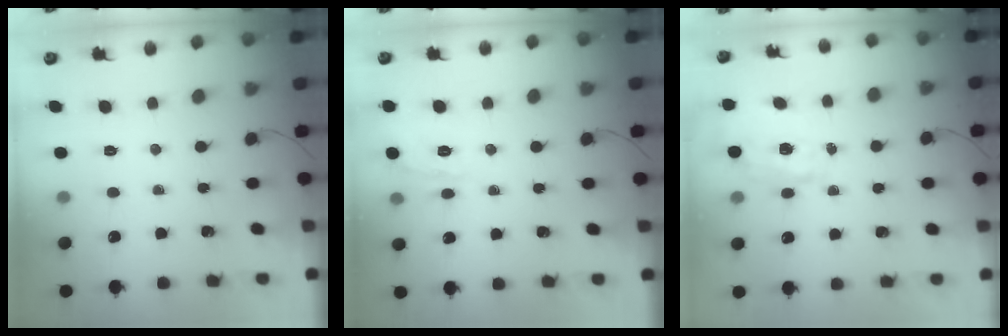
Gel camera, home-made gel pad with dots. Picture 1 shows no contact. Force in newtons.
{"total": 4.0, "press": 3.9, "slide": 0.9}
{"total": 1.8, "press": 1.7, "slide": 0.5}